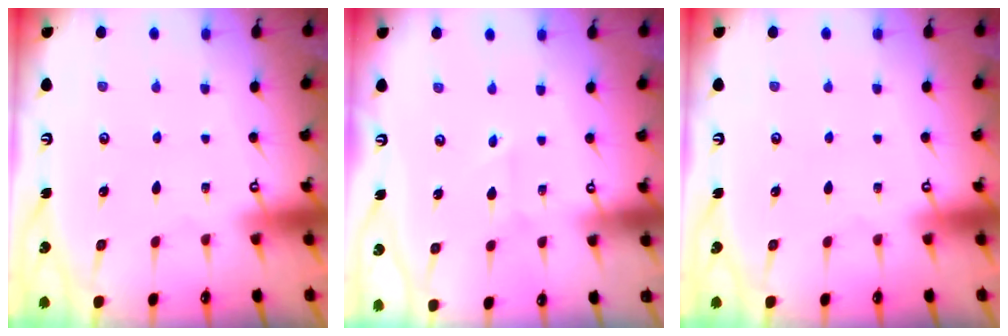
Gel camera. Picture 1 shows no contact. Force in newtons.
{"total": 2.3, "press": 2.3, "slide": 0.3}
{"total": 0.0}